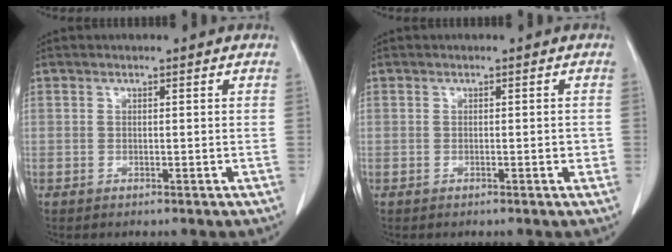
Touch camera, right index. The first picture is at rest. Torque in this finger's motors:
{"motor_torque": [0.07, -0.06, 0.09, 0.01]}